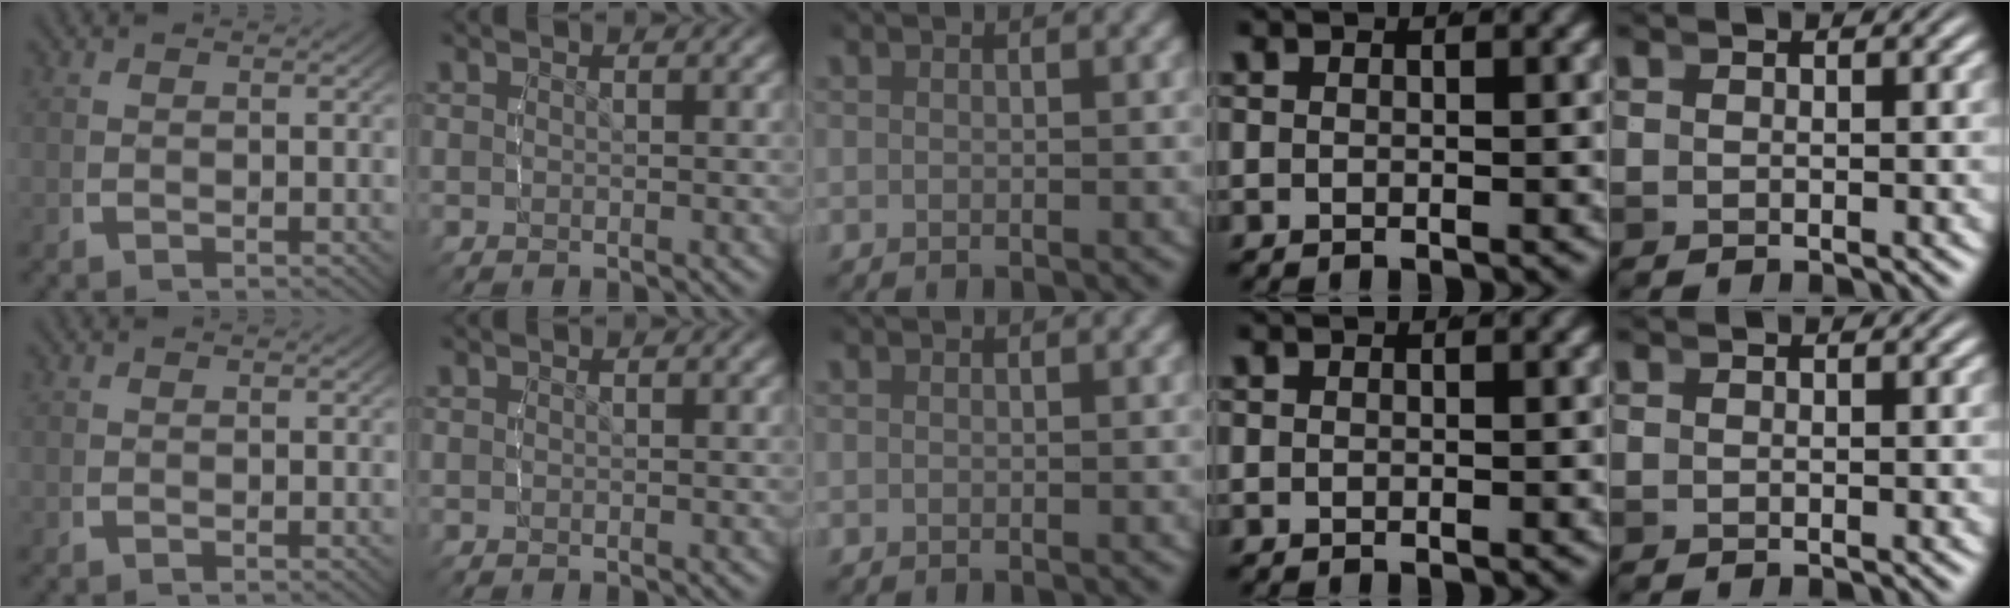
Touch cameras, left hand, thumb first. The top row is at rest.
{}